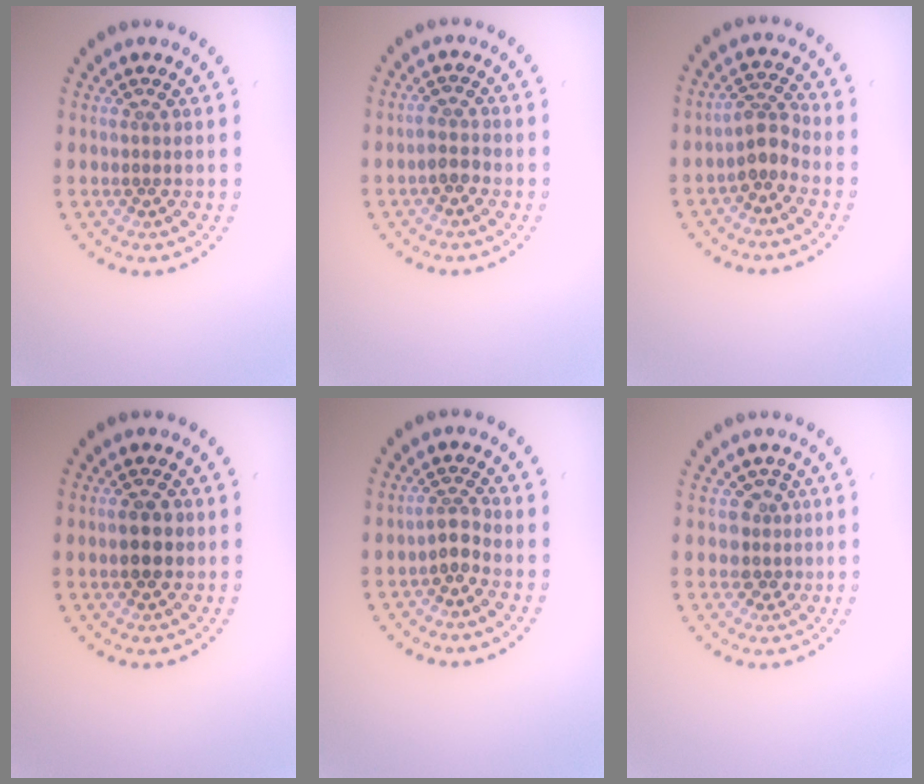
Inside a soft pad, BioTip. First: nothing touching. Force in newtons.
{"total": 1.7, "press": 1.6, "slide": 0.4}
{"total": 2.3, "press": 1.7, "slide": 1.6}
{"total": 3.2, "press": 3.2, "slide": 0.1}
{"total": 1.7, "press": 1.3, "slide": 1.1}
{"total": 2.0, "press": 1.7, "slide": 1.1}